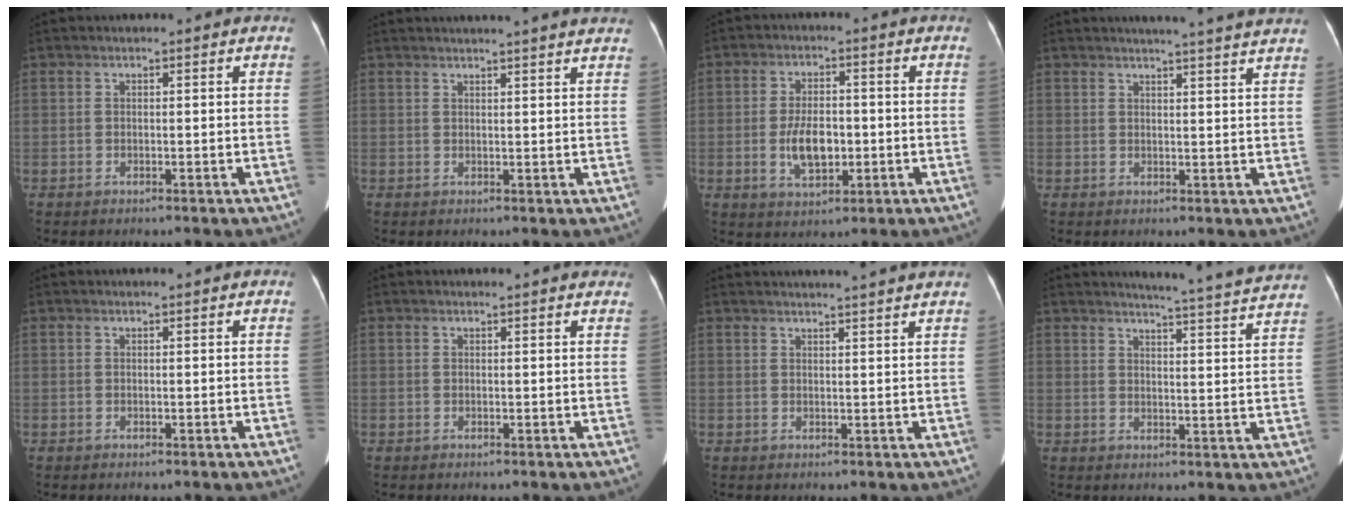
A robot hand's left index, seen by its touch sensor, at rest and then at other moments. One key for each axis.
{"total": 11.1, "fx": 10.2, "fy": -0.1, "fz": 4.4, "tx": -0.061, "ty": 0.010, "tz": 0.108}
{"total": 6.4, "fx": -1.2, "fy": 3.2, "fz": 5.4, "tx": -0.109, "ty": 0.003, "tz": -0.015}
{"total": 11.6, "fx": 10.6, "fy": -0.6, "fz": 4.8, "tx": -0.063, "ty": -0.008, "tz": 0.109}
{"total": 0.7, "fx": 0.7, "fy": 0.0, "fz": 0.2, "tx": -0.005, "ty": 0.005, "tz": 0.007}
{"total": 4.8, "fx": 4.5, "fy": 0.8, "fz": 1.4, "tx": -0.015, "ty": 0.011, "tz": 0.036}
{"total": 9.4, "fx": 8.7, "fy": -0.7, "fz": 3.5, "tx": -0.045, "ty": 0.015, "tz": 0.092}
{"total": 13.9, "fx": 13.3, "fy": -1.5, "fz": 3.8, "tx": -0.062, "ty": -0.052, "tz": 0.146}